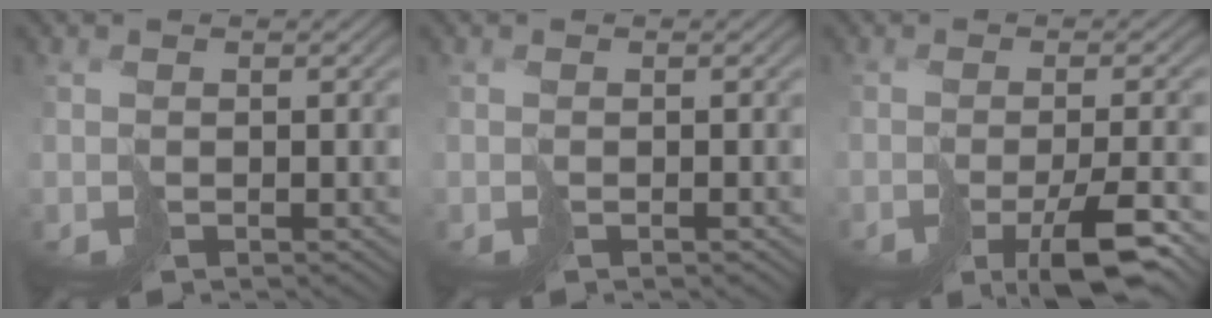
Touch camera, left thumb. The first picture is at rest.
{"total": 0.6, "force": [-0.2, -0.1, 0.5], "torque": [-0.007, 0.001, -0.007]}
{"total": 8.0, "force": [-4.4, 1.7, 6.4], "torque": [-0.091, -0.007, -0.074]}